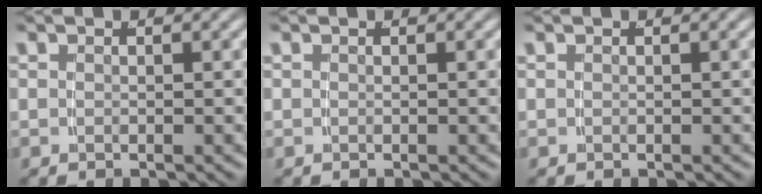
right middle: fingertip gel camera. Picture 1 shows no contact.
{"total": 0.0}
{"total": 0.0}